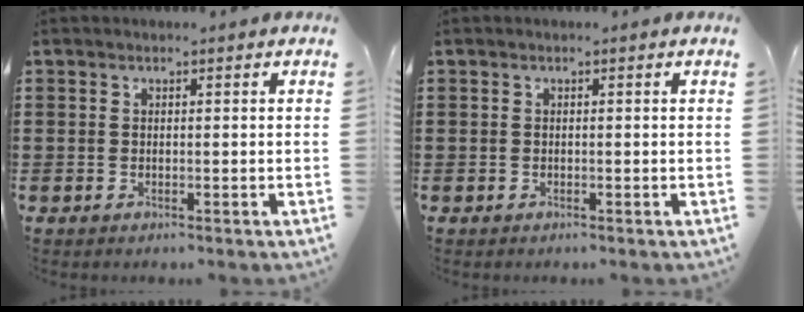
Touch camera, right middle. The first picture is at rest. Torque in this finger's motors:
{"motor_torque": [0.08, -0.03, -0.03, 0.01]}